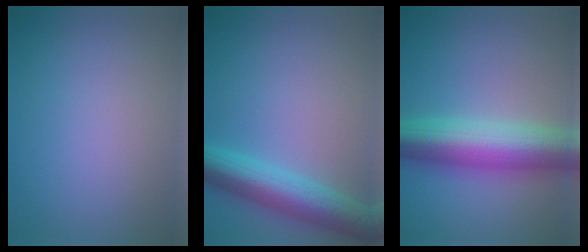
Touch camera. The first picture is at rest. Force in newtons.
{"total": 6.5, "press": 6.5, "slide": 0.1}
{"total": 9.9, "press": 9.9, "slide": 0.1}